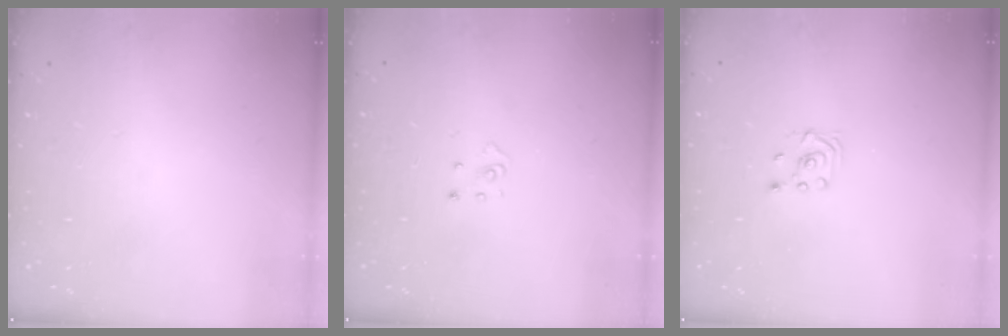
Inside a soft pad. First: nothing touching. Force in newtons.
{"total": 2.8, "press": 2.8, "slide": 0.3}
{"total": 1.6, "press": 1.4, "slide": 0.9}